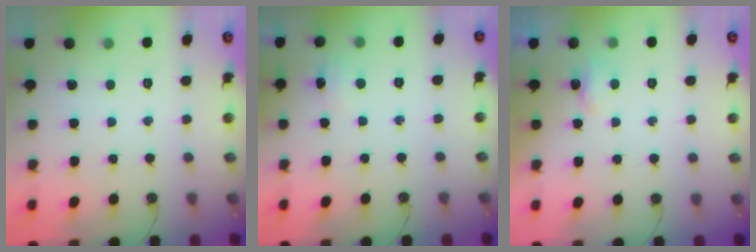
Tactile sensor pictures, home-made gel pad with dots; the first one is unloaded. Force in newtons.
{"total": 4.7, "press": 4.7, "slide": 0.6}
{"total": 4.0, "press": 4.0, "slide": 0.5}